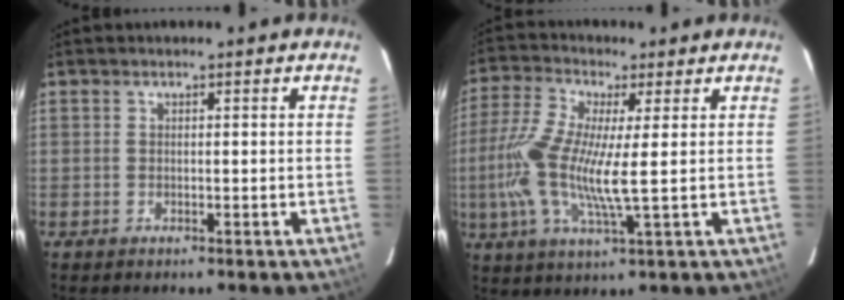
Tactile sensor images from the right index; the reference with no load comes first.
{"total": 12.8, "force": [0.0, 2.2, 12.6], "torque": [-0.259, -0.003, -0.009]}